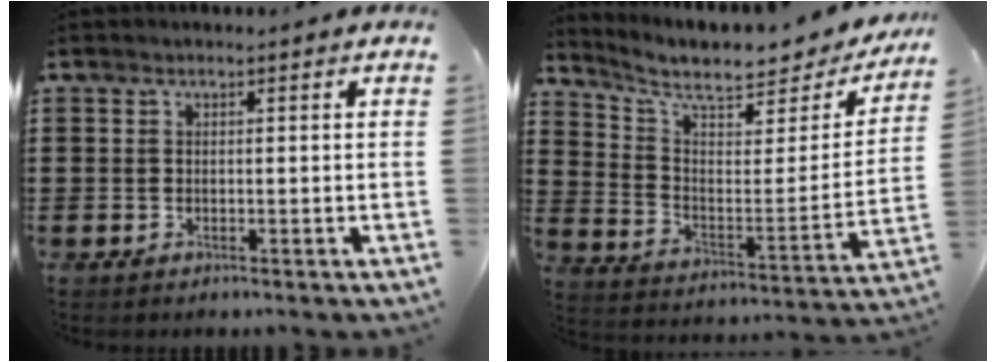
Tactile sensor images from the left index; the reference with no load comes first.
{"total": 7.7, "force": [6.6, 1.3, 3.8], "torque": [-0.098, -0.051, 0.109]}